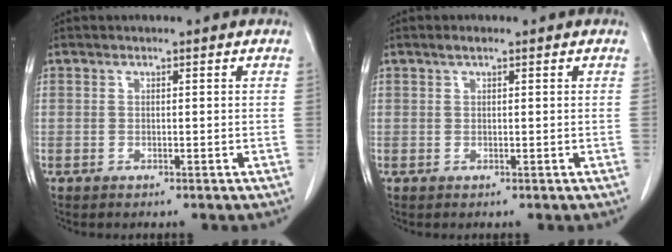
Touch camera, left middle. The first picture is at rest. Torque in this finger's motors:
{"motor_torque": [0.29, -0.27, -0.03, 0.00]}